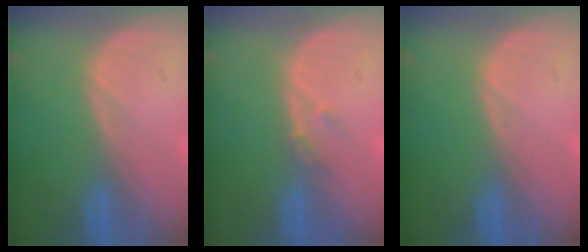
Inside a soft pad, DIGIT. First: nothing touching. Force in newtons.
{"total": 1.5, "press": 1.3, "slide": 0.7}
{"total": 0.0}